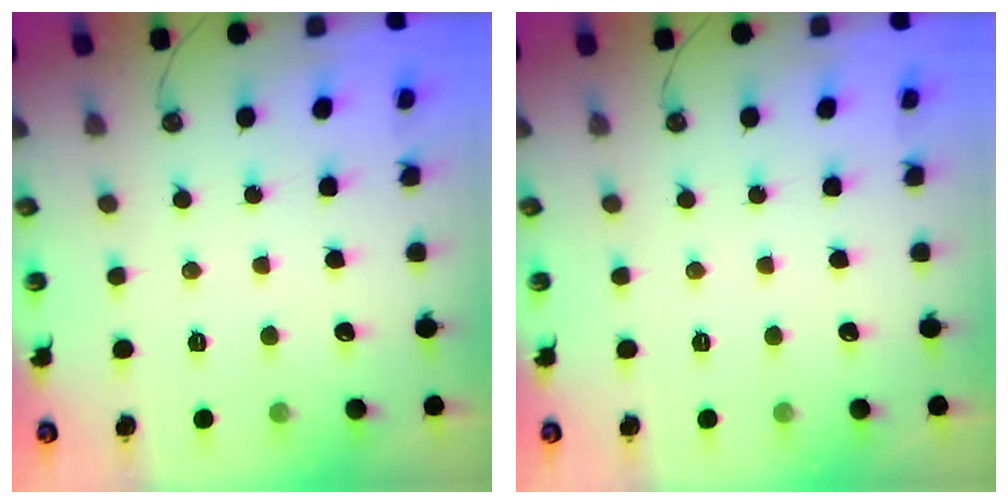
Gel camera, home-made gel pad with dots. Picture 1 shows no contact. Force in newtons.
{"total": 0.0}